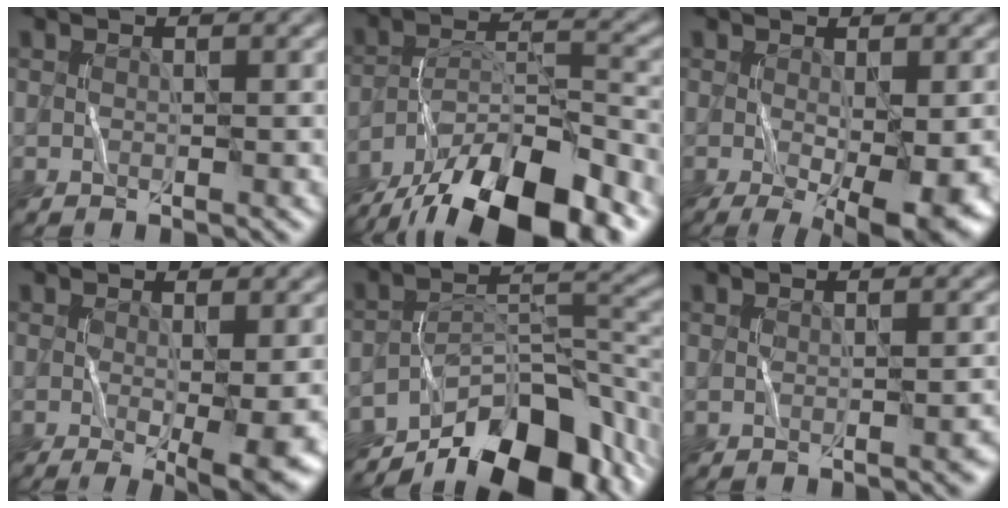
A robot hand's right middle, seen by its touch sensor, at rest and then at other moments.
{"total": 15.2, "force": [-11.4, 4.5, 9.0], "torque": [-0.176, 0.000, -0.192]}
{"total": 7.3, "force": [-1.9, 1.9, 6.8], "torque": [-0.115, -0.026, -0.016]}
{"total": 5.2, "force": [-1.1, 0.9, 5.0], "torque": [-0.083, -0.017, -0.012]}
{"total": 12.5, "force": [-9.2, 4.8, 7.0], "torque": [-0.093, 0.009, -0.156]}
{"total": 1.0, "force": [-0.4, 0.4, 0.8], "torque": [-0.017, -0.003, -0.003]}